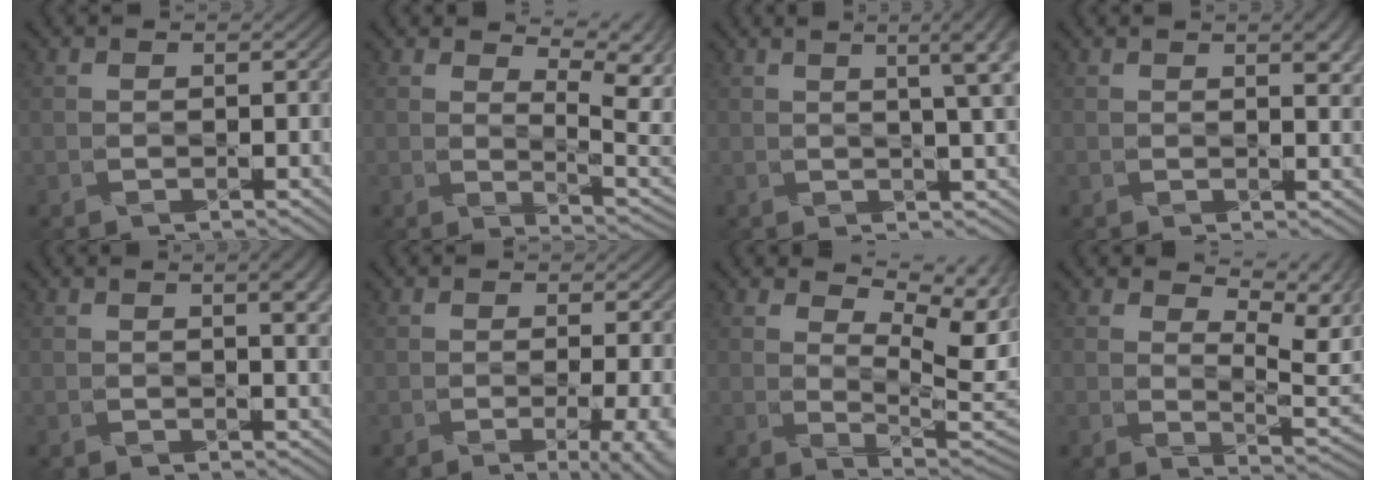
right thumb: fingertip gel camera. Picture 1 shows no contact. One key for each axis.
{"total": 6.3, "fx": 2.7, "fy": 1.9, "fz": 5.4, "tx": -0.097, "ty": 0.003, "tz": 0.046}
{"total": 6.4, "fx": 2.3, "fy": 1.5, "fz": 5.8, "tx": -0.061, "ty": 0.024, "tz": 0.025}
{"total": 3.1, "fx": 1.5, "fy": 1.0, "fz": 2.5, "tx": -0.038, "ty": -0.001, "tz": 0.026}
{"total": 3.2, "fx": 1.4, "fy": 0.6, "fz": 2.8, "tx": -0.042, "ty": 0.003, "tz": 0.025}
{"total": 5.4, "fx": -1.4, "fy": 1.3, "fz": 5.1, "tx": -0.066, "ty": -0.002, "tz": -0.012}
{"total": 8.9, "fx": 3.9, "fy": 3.5, "fz": 7.2, "tx": -0.125, "ty": -0.001, "tz": 0.065}
{"total": 7.9, "fx": 3.9, "fy": 3.0, "fz": 6.1, "tx": -0.112, "ty": 0.002, "tz": 0.064}